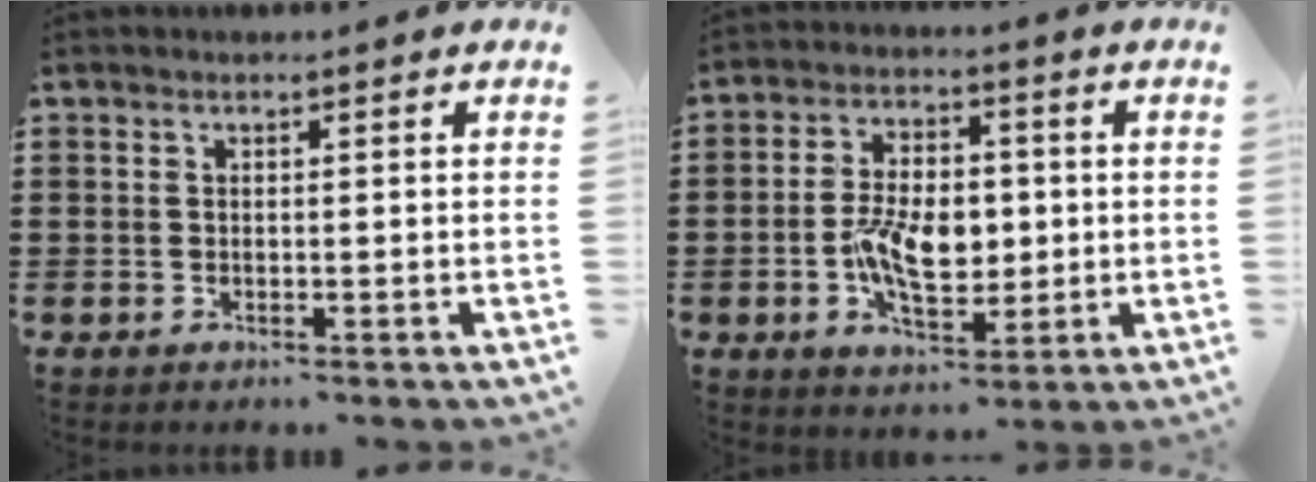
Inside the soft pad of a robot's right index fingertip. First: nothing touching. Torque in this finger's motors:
{"motor_torque": [2.14, 0.00, 1.05, 0.21]}